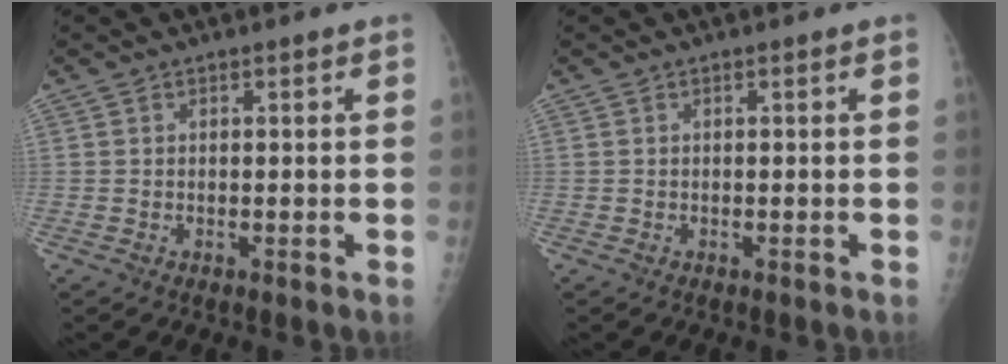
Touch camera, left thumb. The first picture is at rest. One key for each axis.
{"total": 0.0}